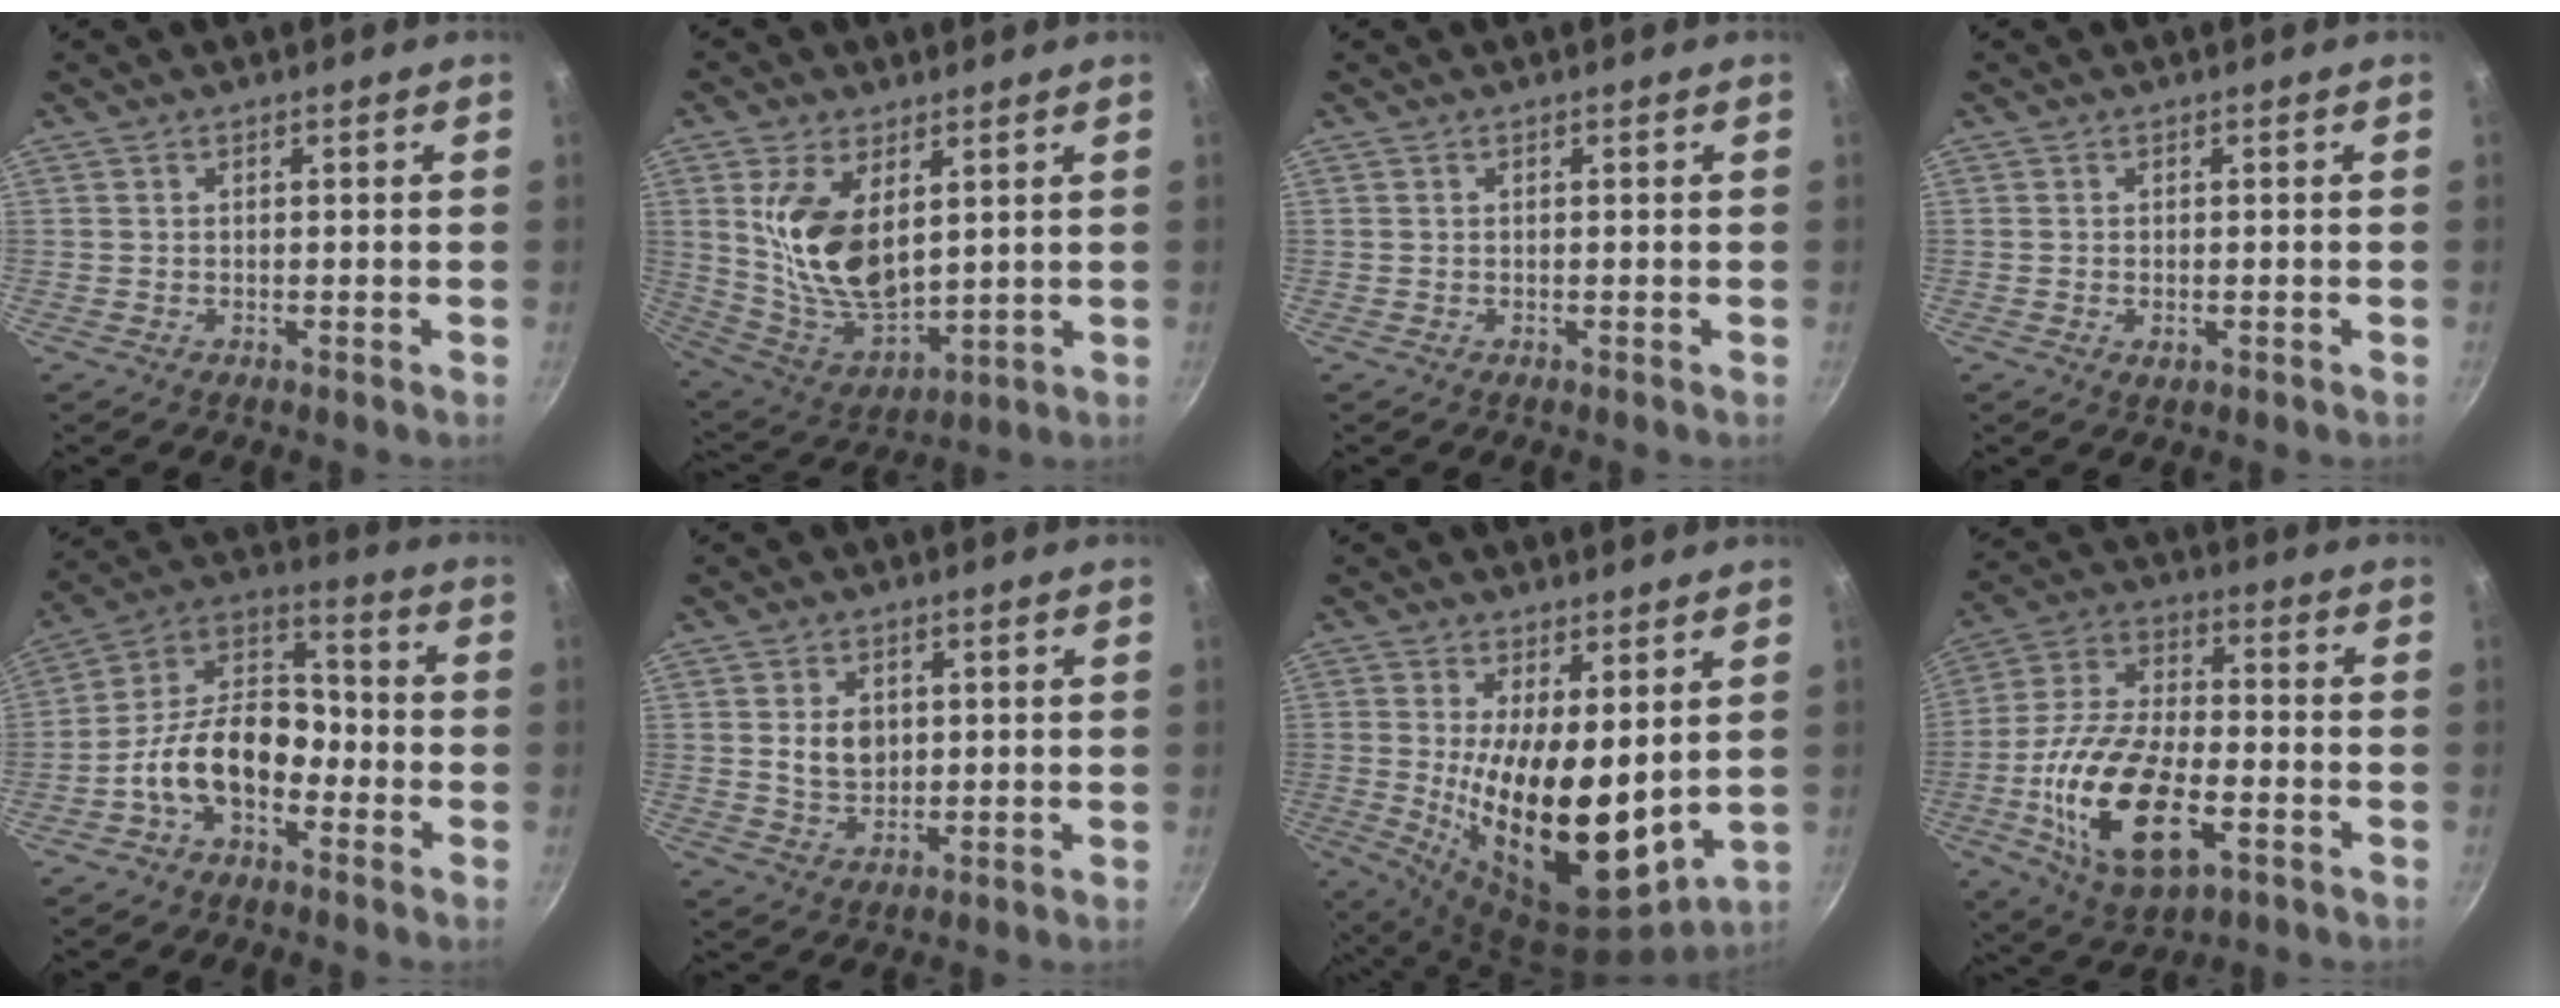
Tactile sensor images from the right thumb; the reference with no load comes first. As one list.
[{"total": 15.4, "force": [4.2, 8.6, 12.1], "torque": [-0.211, -0.040, 0.097]}, {"total": 0.0}, {"total": 1.5, "force": [-0.4, 0.8, 1.2], "torque": [-0.019, -0.002, -0.004]}, {"total": 14.1, "force": [-5.2, 8.8, 9.7], "torque": [-0.134, 0.062, -0.117]}, {"total": 5.6, "force": [1.0, 4.2, 3.6], "torque": [-0.047, -0.011, 0.022]}, {"total": 18.3, "force": [1.8, 7.9, 16.4], "torque": [-0.249, -0.050, 0.046]}, {"total": 21.4, "force": [-6.2, 10.8, 17.4], "torque": [-0.329, 0.021, -0.111]}]